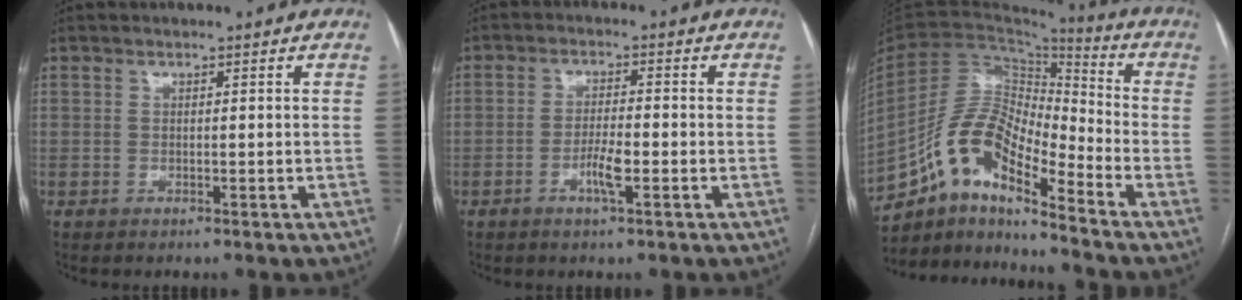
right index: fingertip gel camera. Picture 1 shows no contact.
{"total": 4.0, "force": [-1.6, 0.5, 3.7], "torque": [-0.070, -0.002, -0.030]}
{"total": 13.5, "force": [-9.2, 3.4, 9.2], "torque": [-0.179, 0.028, -0.168]}